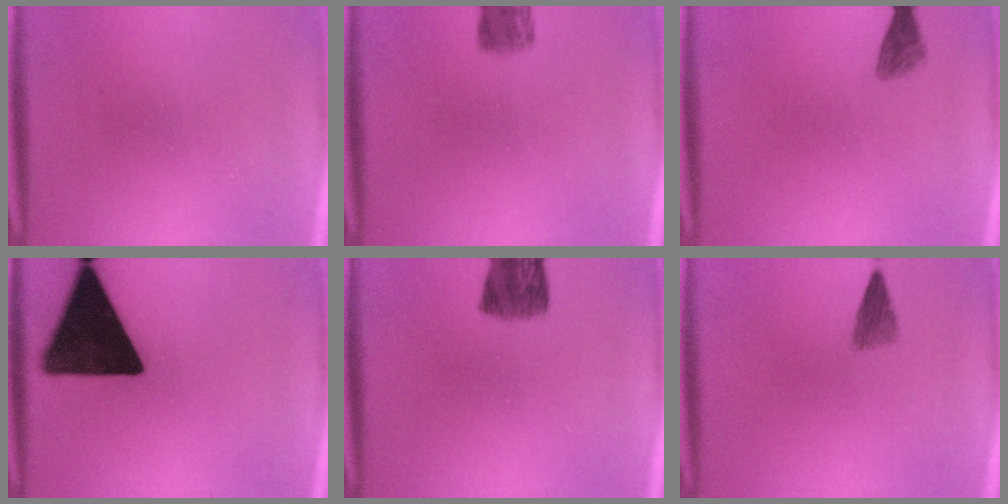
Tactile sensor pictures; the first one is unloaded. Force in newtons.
{"total": 3.7}
{"total": 1.9}
{"total": 18.1}
{"total": 7.1}
{"total": 2.2}